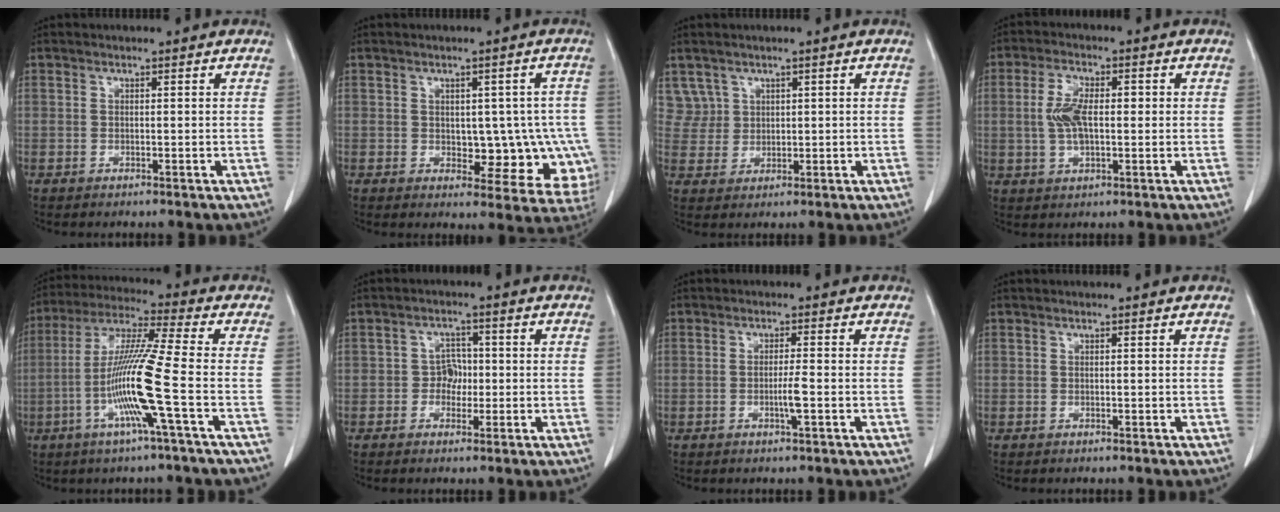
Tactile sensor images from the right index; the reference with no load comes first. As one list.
[{"total": 9.9, "force": [-1.5, 6.1, 7.7], "torque": [-0.059, 0.016, -0.004]}, {"total": 4.0, "force": [2.3, 3.2, -0.4], "torque": [0.023, 0.006, 0.050]}, {"total": 6.2, "force": [0.3, 2.8, 5.6], "torque": [-0.119, 0.015, 0.007]}, {"total": 13.1, "force": [-3.6, -1.5, 12.5], "torque": [-0.245, -0.006, -0.076]}, {"total": 2.9, "force": [-0.4, 2.5, 1.4], "torque": [-0.009, 0.011, -0.008]}, {"total": 2.4, "force": [-0.7, -0.3, 2.3], "torque": [-0.039, -0.001, -0.010]}, {"total": 0.0}]